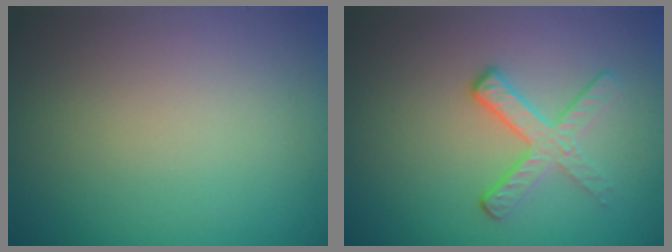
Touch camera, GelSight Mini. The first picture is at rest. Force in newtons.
{"total": 2.9, "press": 2.6, "slide": 1.3}